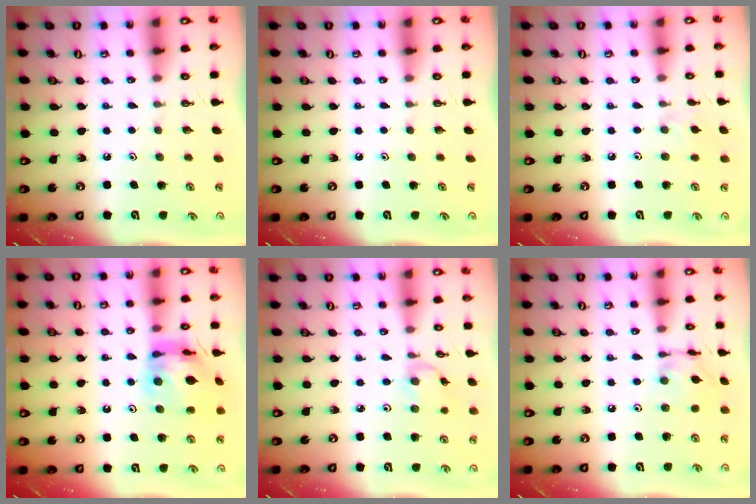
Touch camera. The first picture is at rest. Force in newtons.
{"total": 0.0}
{"total": 4.2, "press": 4.1, "slide": 0.6}
{"total": 13.5, "press": 13.4, "slide": 1.5}
{"total": 2.6, "press": 2.6, "slide": 0.3}
{"total": 7.2, "press": 7.2, "slide": 0.2}